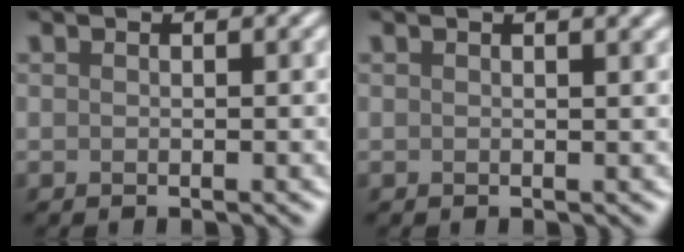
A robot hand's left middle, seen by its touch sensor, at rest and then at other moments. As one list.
[{"total": 2.1, "force": [1.1, 0.7, 1.6], "torque": [-0.012, 0.004, 0.007]}]